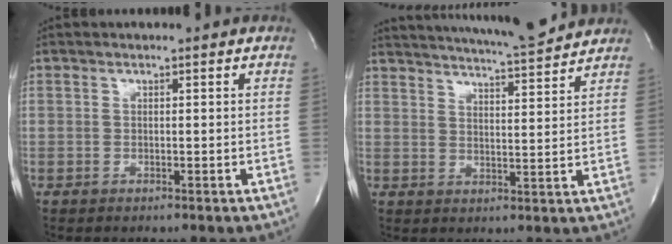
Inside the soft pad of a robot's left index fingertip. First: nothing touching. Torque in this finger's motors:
{"motor_torque": [1.11, -1.03, 0.22, 0.11]}